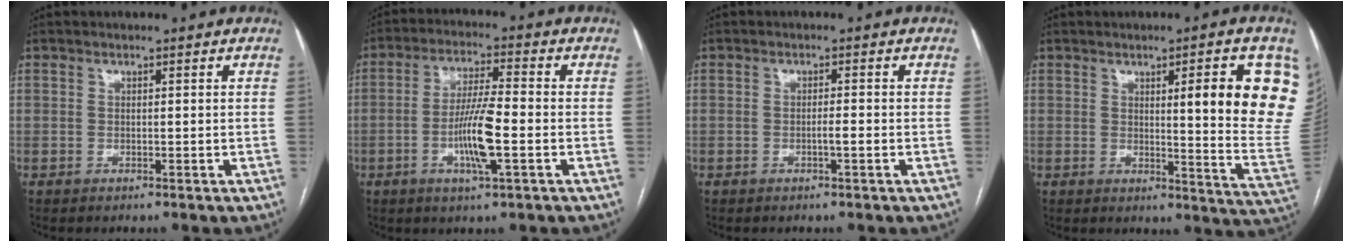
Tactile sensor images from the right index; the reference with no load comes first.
{"total": 8.7, "force": [-2.3, 0.7, 8.4], "torque": [-0.158, -0.003, -0.046]}
{"total": 1.3, "force": [-0.5, 0.0, 1.2], "torque": [-0.021, 0.001, -0.008]}
{"total": 14.8, "force": [4.5, 1.1, 14.0], "torque": [-0.138, -0.020, 0.053]}